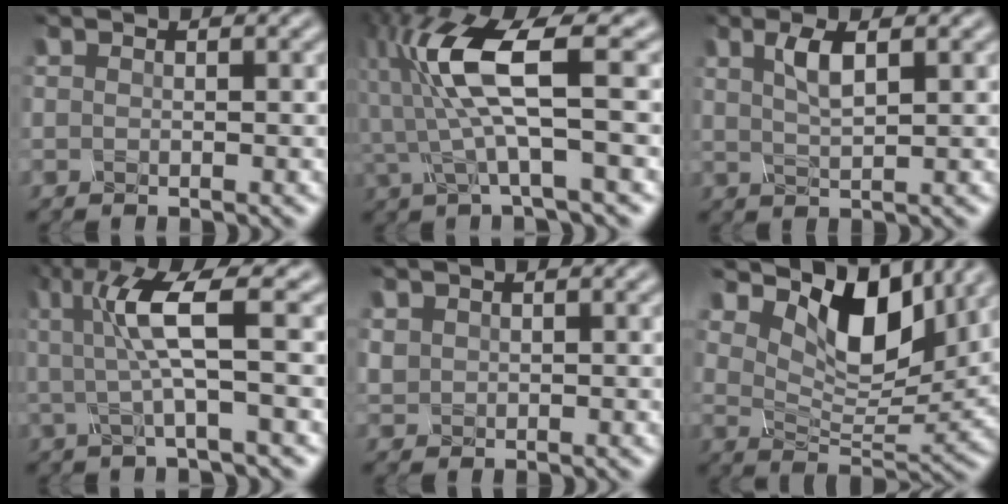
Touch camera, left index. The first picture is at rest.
{"total": 7.0, "force": [0.1, 1.5, 6.8], "torque": [-0.152, 0.009, 0.003]}
{"total": 2.3, "force": [0.6, 0.6, 2.1], "torque": [-0.041, -0.001, 0.012]}
{"total": 4.7, "force": [0.1, 0.4, 4.7], "torque": [-0.099, 0.003, 0.006]}
{"total": 0.9, "force": [0.4, 0.8, 0.1], "torque": [-0.007, 0.004, 0.016]}
{"total": 9.2, "force": [4.7, 4.9, 6.3], "torque": [-0.102, 0.003, 0.083]}